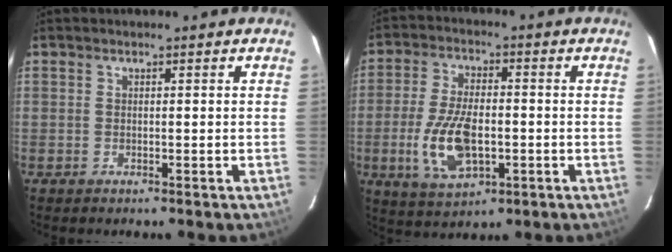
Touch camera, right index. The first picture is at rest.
{"total": 12.2, "force": [-2.7, 6.0, 10.3], "torque": [-0.214, -0.008, -0.044]}